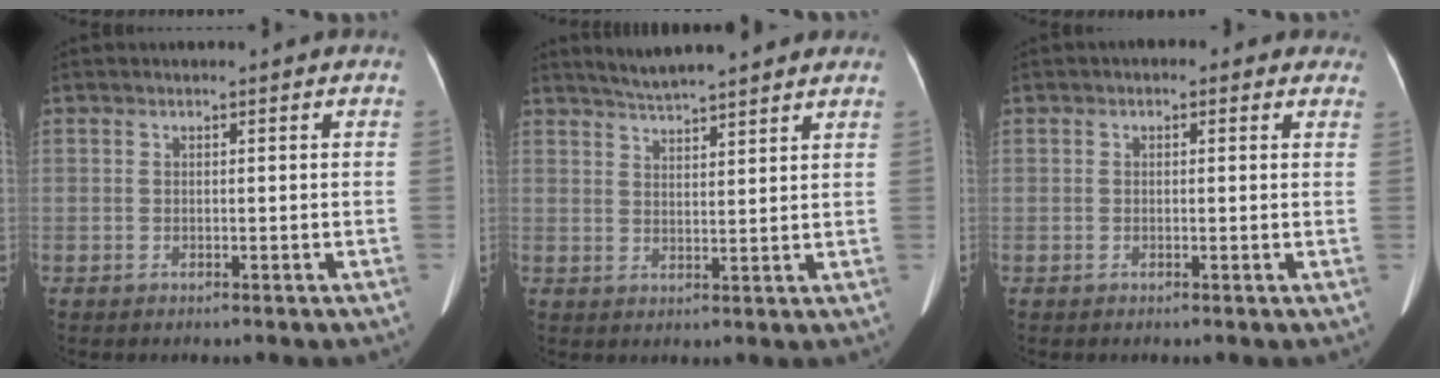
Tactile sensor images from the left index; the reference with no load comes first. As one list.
[{"total": 9.2, "force": [8.2, 0.9, 4.0], "torque": [-0.063, 0.025, 0.117]}, {"total": 2.6, "force": [1.4, 1.6, 1.5], "torque": [-0.004, 0.016, 0.008]}]